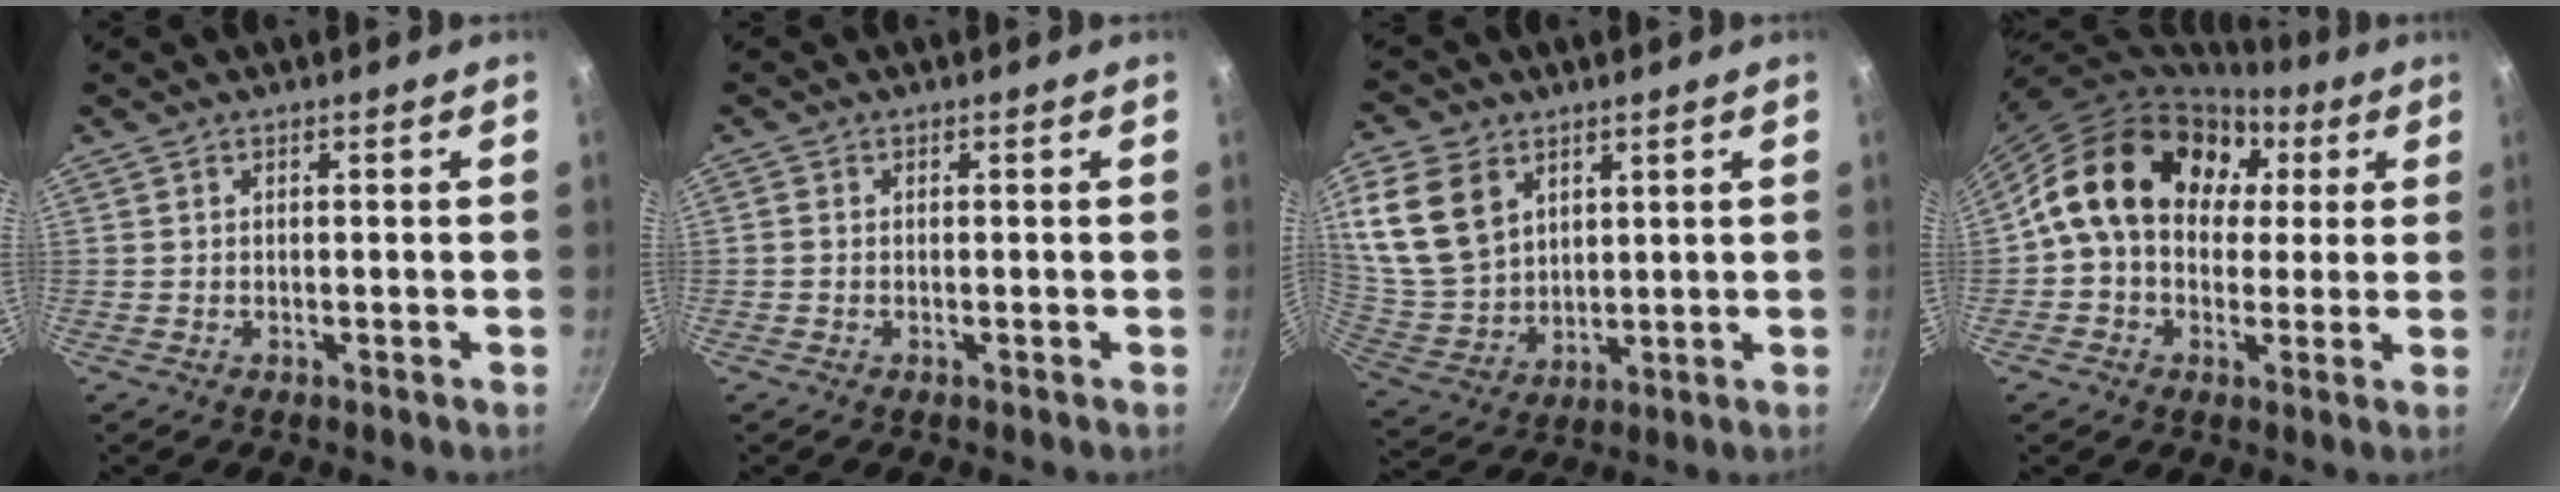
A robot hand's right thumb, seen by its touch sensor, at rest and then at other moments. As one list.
[{"total": 0.5, "force": [-0.2, 0.4, 0.2], "torque": [-0.004, 0.002, -0.006]}, {"total": 16.0, "force": [6.6, 11.6, 8.8], "torque": [-0.163, -0.024, 0.146]}, {"total": 18.4, "force": [4.5, 13.9, 11.2], "torque": [-0.158, 0.028, 0.064]}]